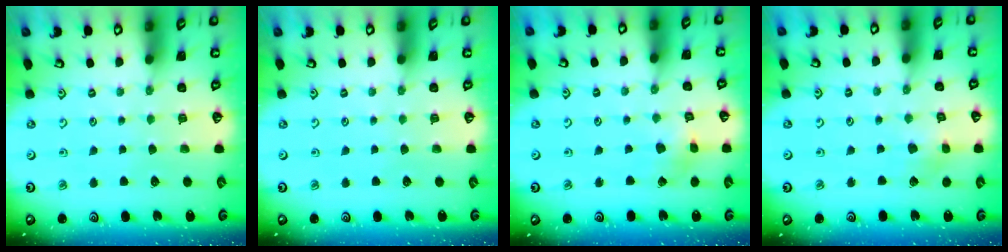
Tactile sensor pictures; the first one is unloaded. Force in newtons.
{"total": 0.0}
{"total": 2.7, "press": 2.7, "slide": 0.3}
{"total": 3.7, "press": 3.6, "slide": 0.5}